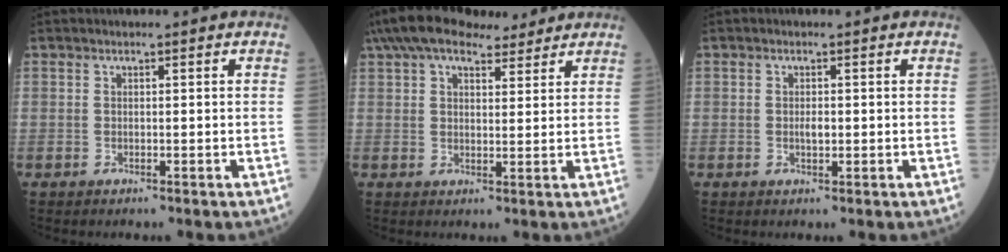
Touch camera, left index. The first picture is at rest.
{"total": 12.6, "force": [10.1, 4.3, 6.1], "torque": [-0.109, 0.053, 0.161]}
{"total": 1.3, "force": [-0.2, 0.6, 1.1], "torque": [-0.021, -0.002, -0.004]}